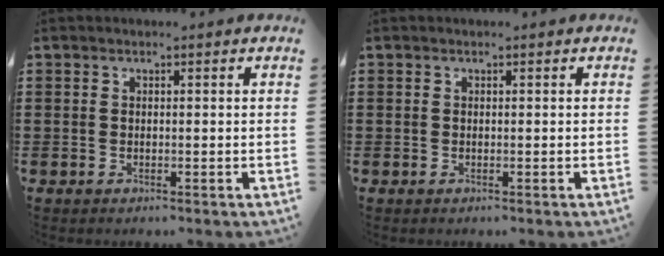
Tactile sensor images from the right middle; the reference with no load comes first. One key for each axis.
{"total": 0.0}